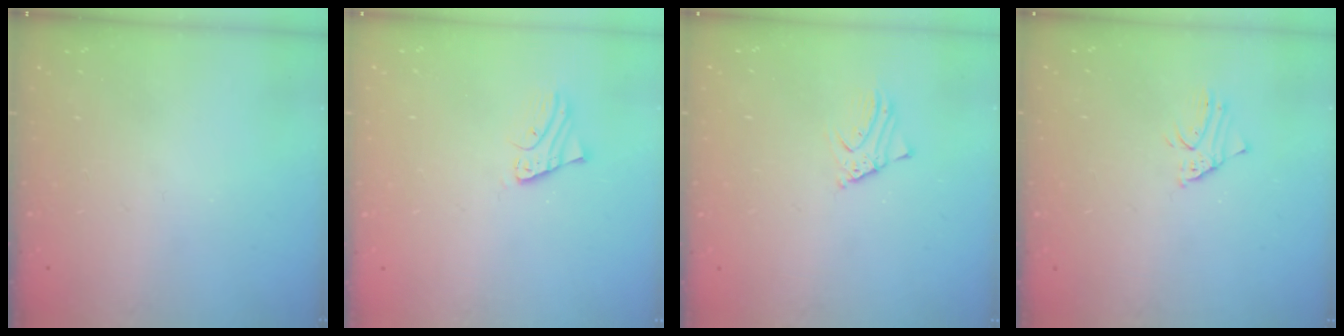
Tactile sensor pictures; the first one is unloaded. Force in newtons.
{"total": 2.4, "press": 2.4, "slide": 0.1}
{"total": 2.4, "press": 2.4, "slide": 0.1}
{"total": 1.9, "press": 1.9, "slide": 0.1}